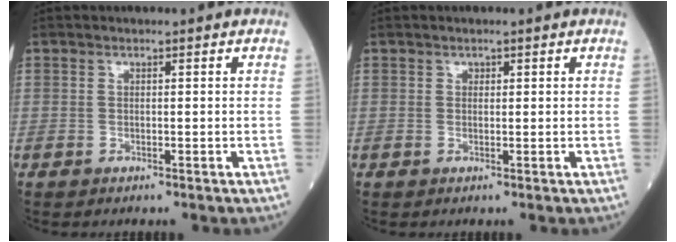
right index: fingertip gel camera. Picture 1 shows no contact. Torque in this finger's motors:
{"motor_torque": [-0.04, 0.04, -0.02, 0.01]}